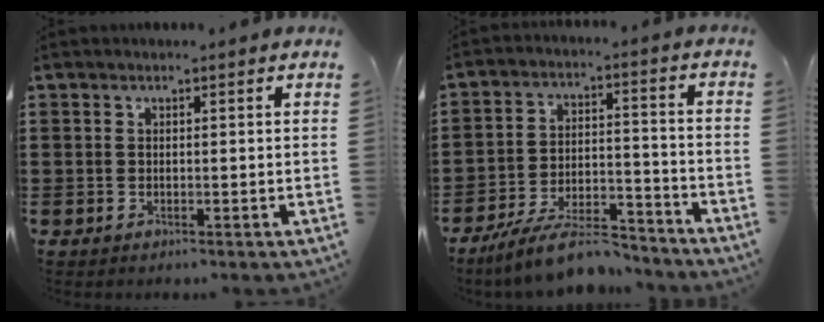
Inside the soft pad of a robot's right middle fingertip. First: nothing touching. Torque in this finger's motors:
{"motor_torque": [1.05, -0.99, 0.21, 0.15]}